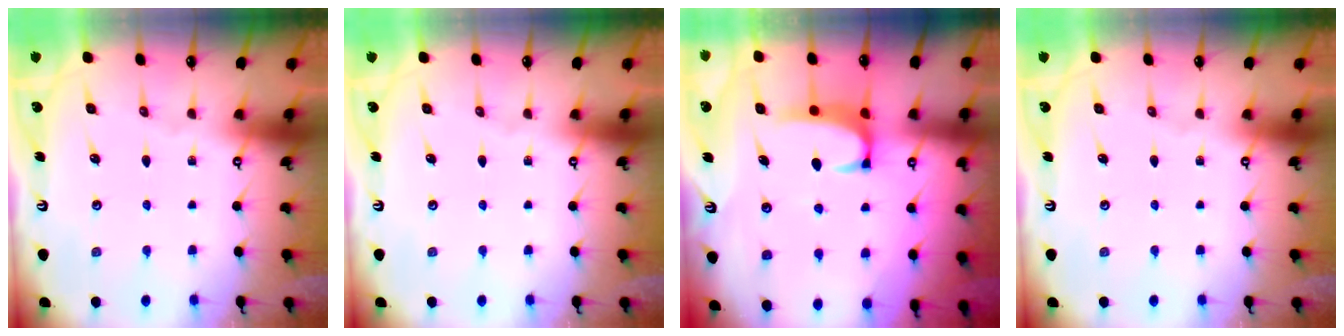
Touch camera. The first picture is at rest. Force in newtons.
{"total": 0.0}
{"total": 2.0, "press": 2.0, "slide": 0.3}
{"total": 0.0}